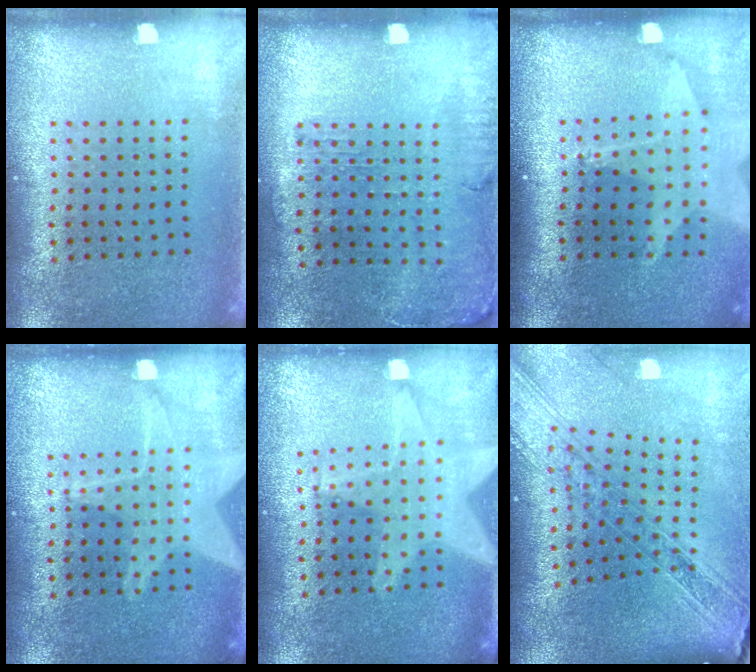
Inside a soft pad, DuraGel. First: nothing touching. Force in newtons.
{"total": 1.3, "press": 1.2, "slide": 0.5}
{"total": 1.9, "press": 1.5, "slide": 1.2}
{"total": 2.8, "press": 2.8, "slide": 0.3}
{"total": 1.3, "press": 1.3, "slide": 0.5}
{"total": 2.4, "press": 2.0, "slide": 1.3}